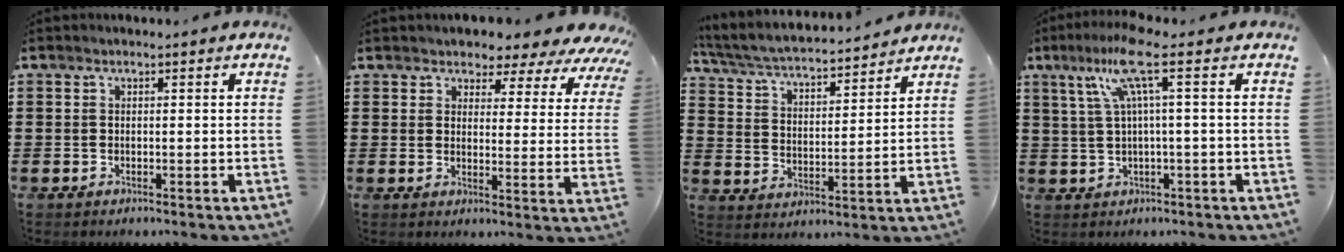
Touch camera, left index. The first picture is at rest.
{"total": 3.7, "force": [3.3, 1.5, 0.6], "torque": [-0.029, -0.020, 0.051]}
{"total": 4.4, "force": [4.1, 0.2, 1.5], "torque": [-0.050, -0.031, 0.064]}
{"total": 7.8, "force": [2.7, -0.1, 7.3], "torque": [-0.163, -0.003, 0.039]}